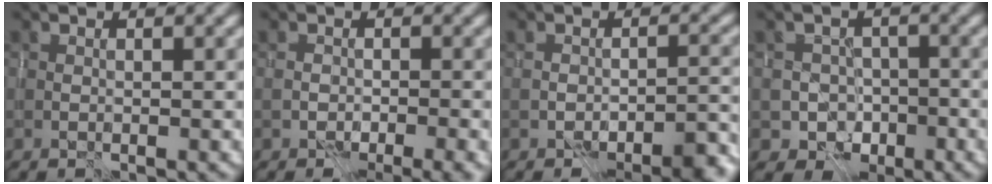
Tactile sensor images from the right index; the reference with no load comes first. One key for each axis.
{"total": 3.0, "fx": -2.0, "fy": 1.2, "fz": 1.9, "tx": -0.023, "ty": -0.009, "tz": -0.028}
{"total": 4.0, "fx": -3.1, "fy": 1.2, "fz": 2.2, "tx": -0.030, "ty": 0.000, "tz": -0.041}
{"total": 3.9, "fx": -2.0, "fy": 3.3, "fz": 0.4, "tx": 0.017, "ty": 0.004, "tz": -0.040}